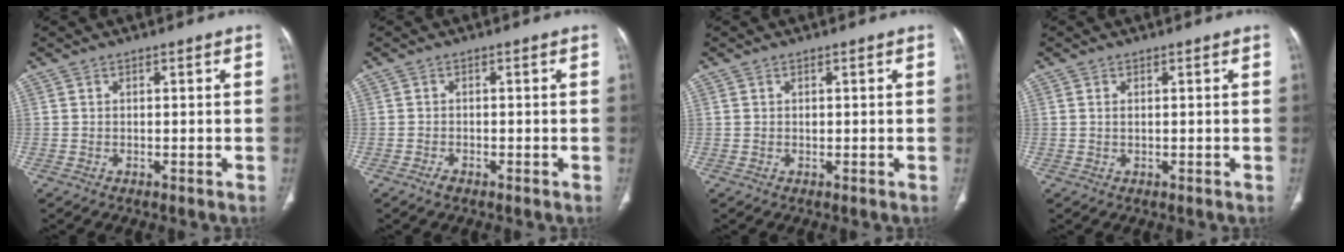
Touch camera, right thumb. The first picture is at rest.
{"total": 1.3, "force": [-0.9, 0.6, 0.7], "torque": [-0.018, 0.002, -0.018]}
{"total": 0.6, "force": [0.2, 0.4, 0.4], "torque": [-0.007, 0.000, 0.004]}
{"total": 0.8, "force": [0.3, 0.3, 0.6], "torque": [-0.017, 0.002, 0.008]}